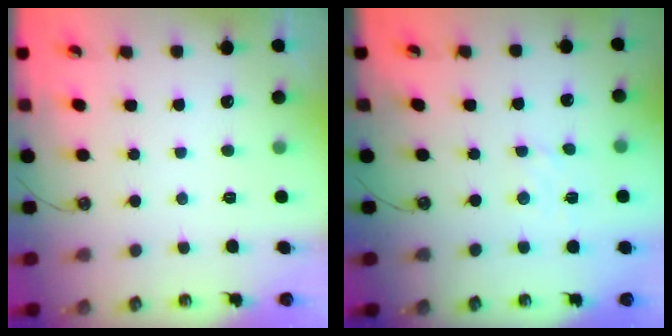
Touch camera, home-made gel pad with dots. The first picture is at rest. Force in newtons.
{"total": 2.4, "press": 2.4, "slide": 0.4}